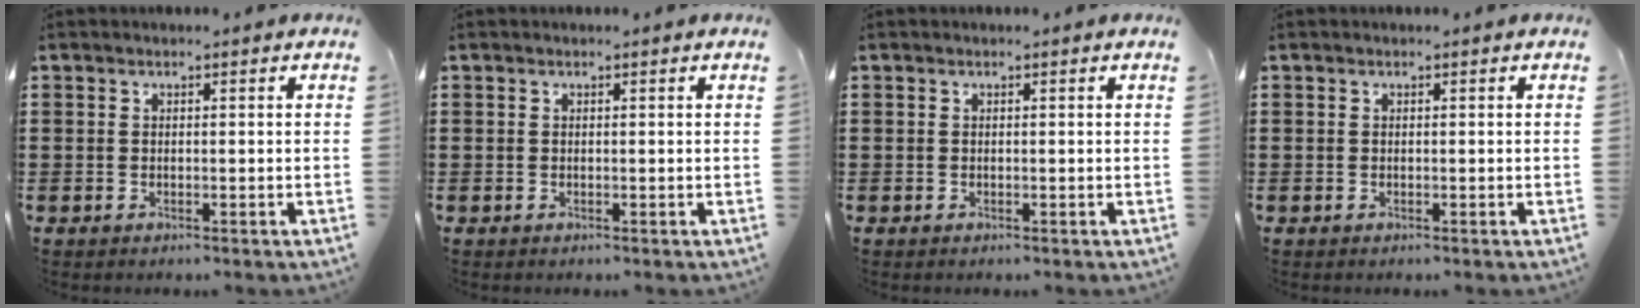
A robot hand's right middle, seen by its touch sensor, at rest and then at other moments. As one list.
[{"total": 0.0}, {"total": 0.0}, {"total": 0.0}]